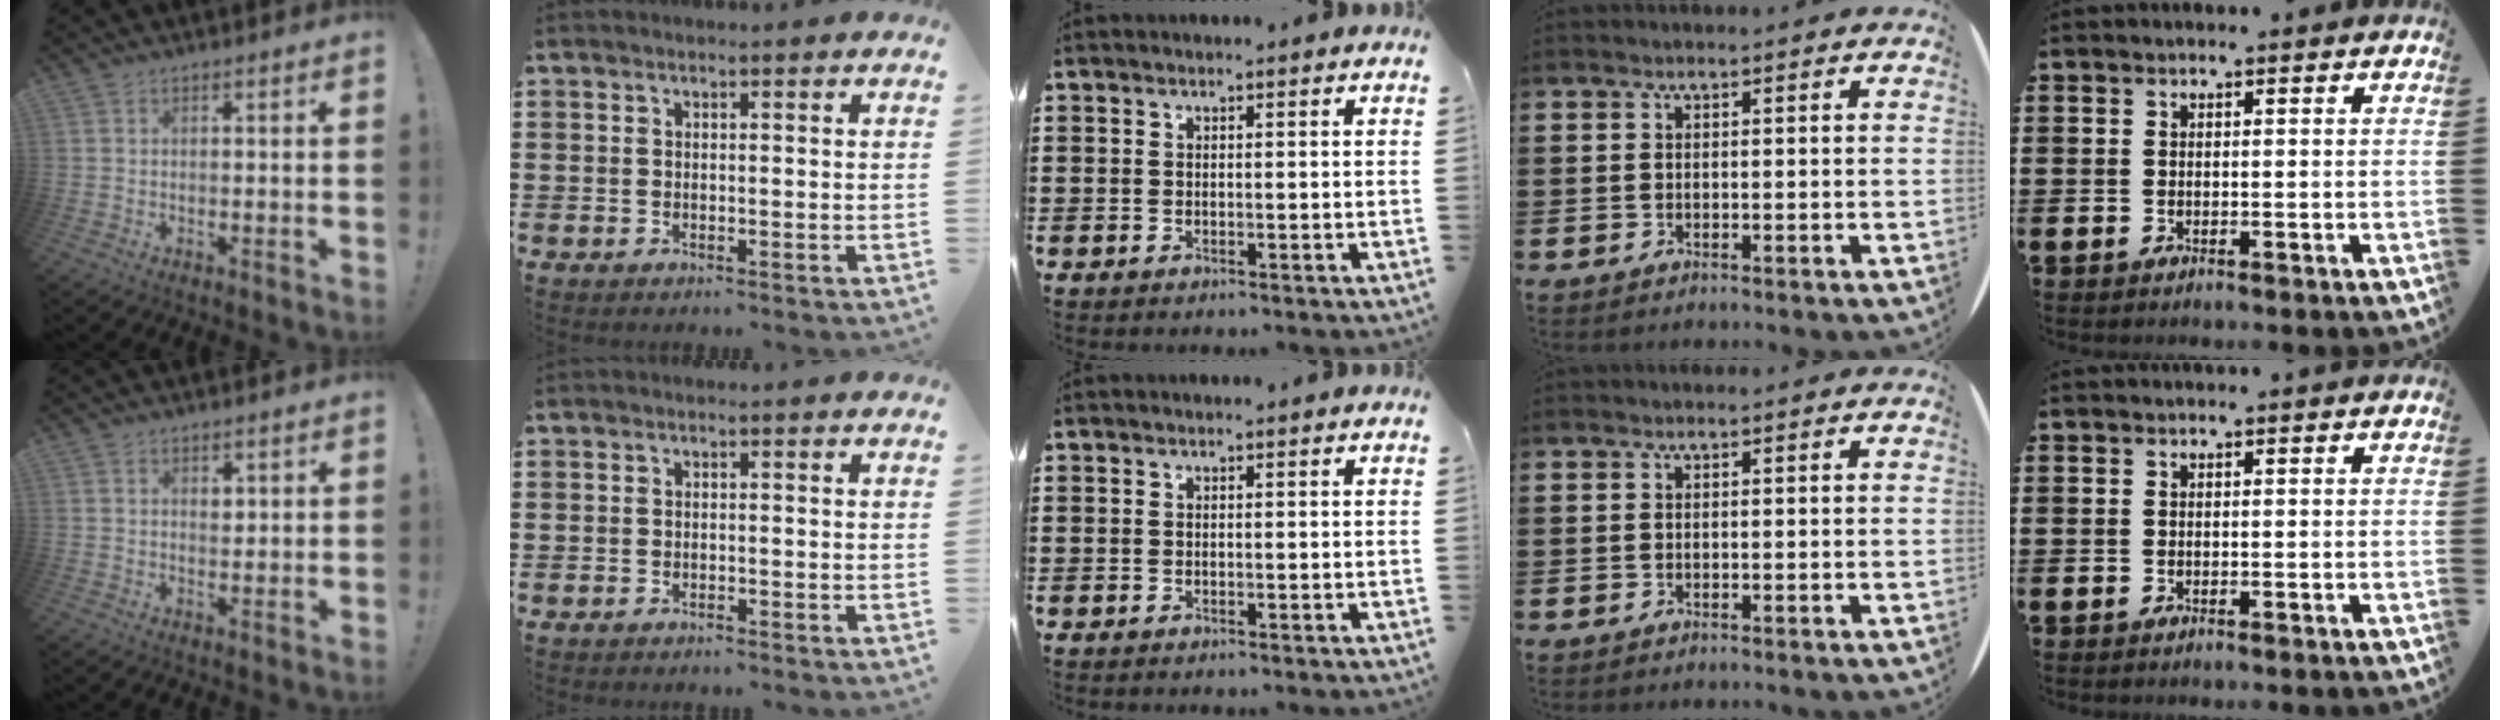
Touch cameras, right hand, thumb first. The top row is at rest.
{"thumb": {"total": 1.5, "force": [0.8, 1.2, 0.6], "torque": [0.010, -0.008, 0.009]}, "index": {"total": 0.6, "force": [-0.6, 0.0, 0.1], "torque": [-0.003, -0.001, -0.012]}}